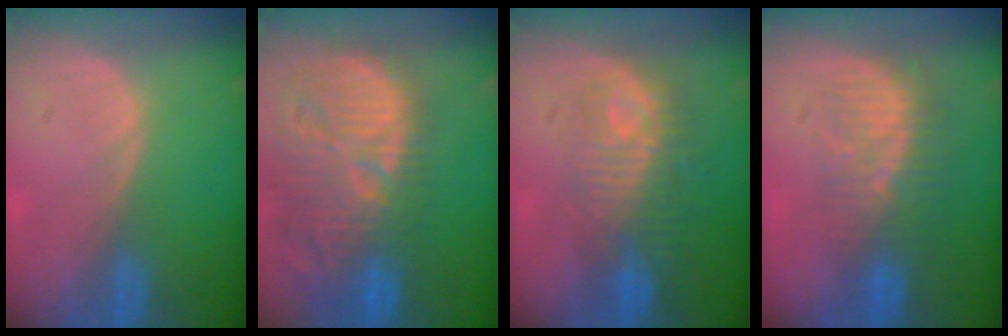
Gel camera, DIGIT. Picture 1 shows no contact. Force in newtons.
{"total": 14.8, "press": 13.1, "slide": 6.9}
{"total": 9.7, "press": 8.7, "slide": 4.3}
{"total": 8.5, "press": 7.6, "slide": 3.8}